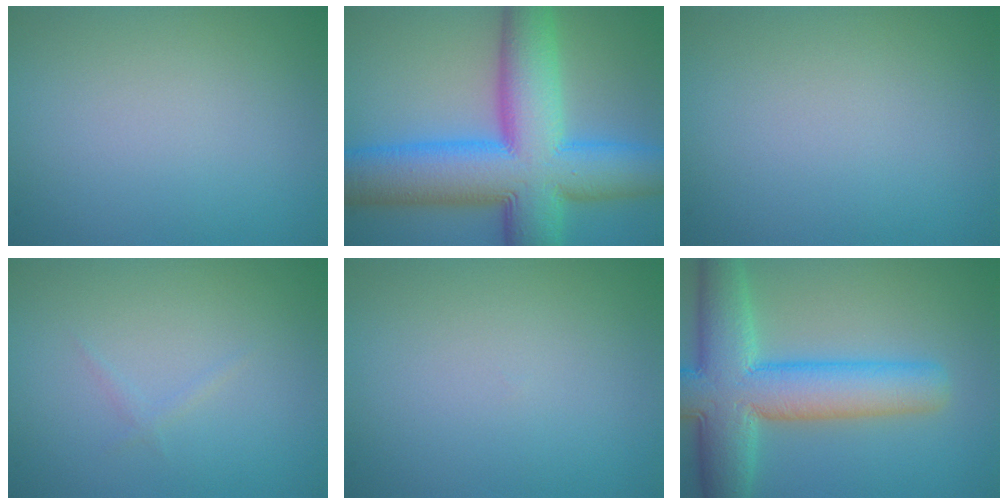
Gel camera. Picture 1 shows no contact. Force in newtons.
{"total": 14.3, "press": 14.3, "slide": 0.3}
{"total": 0.0}
{"total": 0.5, "press": 0.5, "slide": 0.1}
{"total": 0.0}
{"total": 9.7, "press": 9.7, "slide": 0.5}